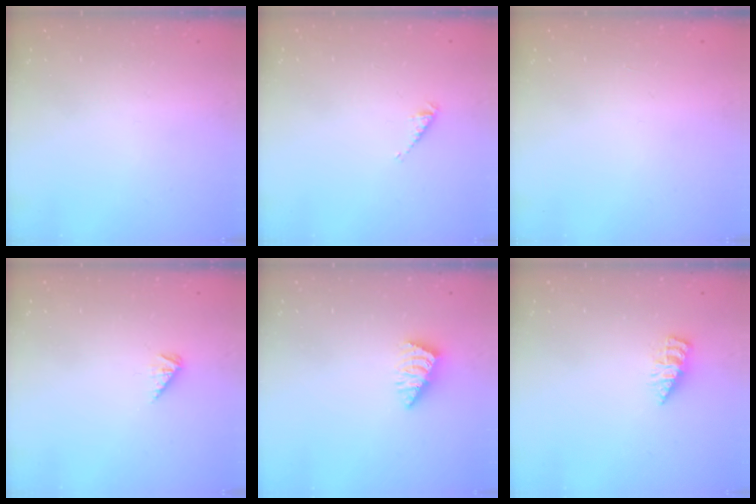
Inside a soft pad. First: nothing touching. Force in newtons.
{"total": 2.8, "press": 2.8, "slide": 0.5}
{"total": 0.0}
{"total": 2.2, "press": 2.2, "slide": 0.4}
{"total": 2.3, "press": 2.2, "slide": 0.4}
{"total": 2.4, "press": 2.4, "slide": 0.3}